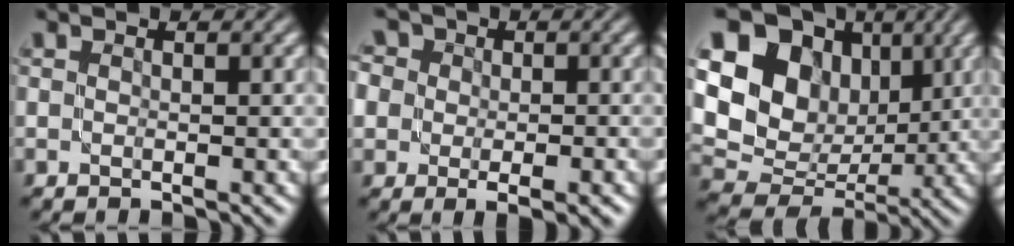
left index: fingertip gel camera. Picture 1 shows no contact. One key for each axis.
{"total": 7.8, "fx": -1.0, "fy": 6.3, "fz": 4.5, "tx": -0.047, "ty": 0.013, "tz": -0.044}
{"total": 14.9, "fx": 4.2, "fy": 12.2, "fz": 7.4, "tx": -0.177, "ty": 0.029, "tz": 0.076}